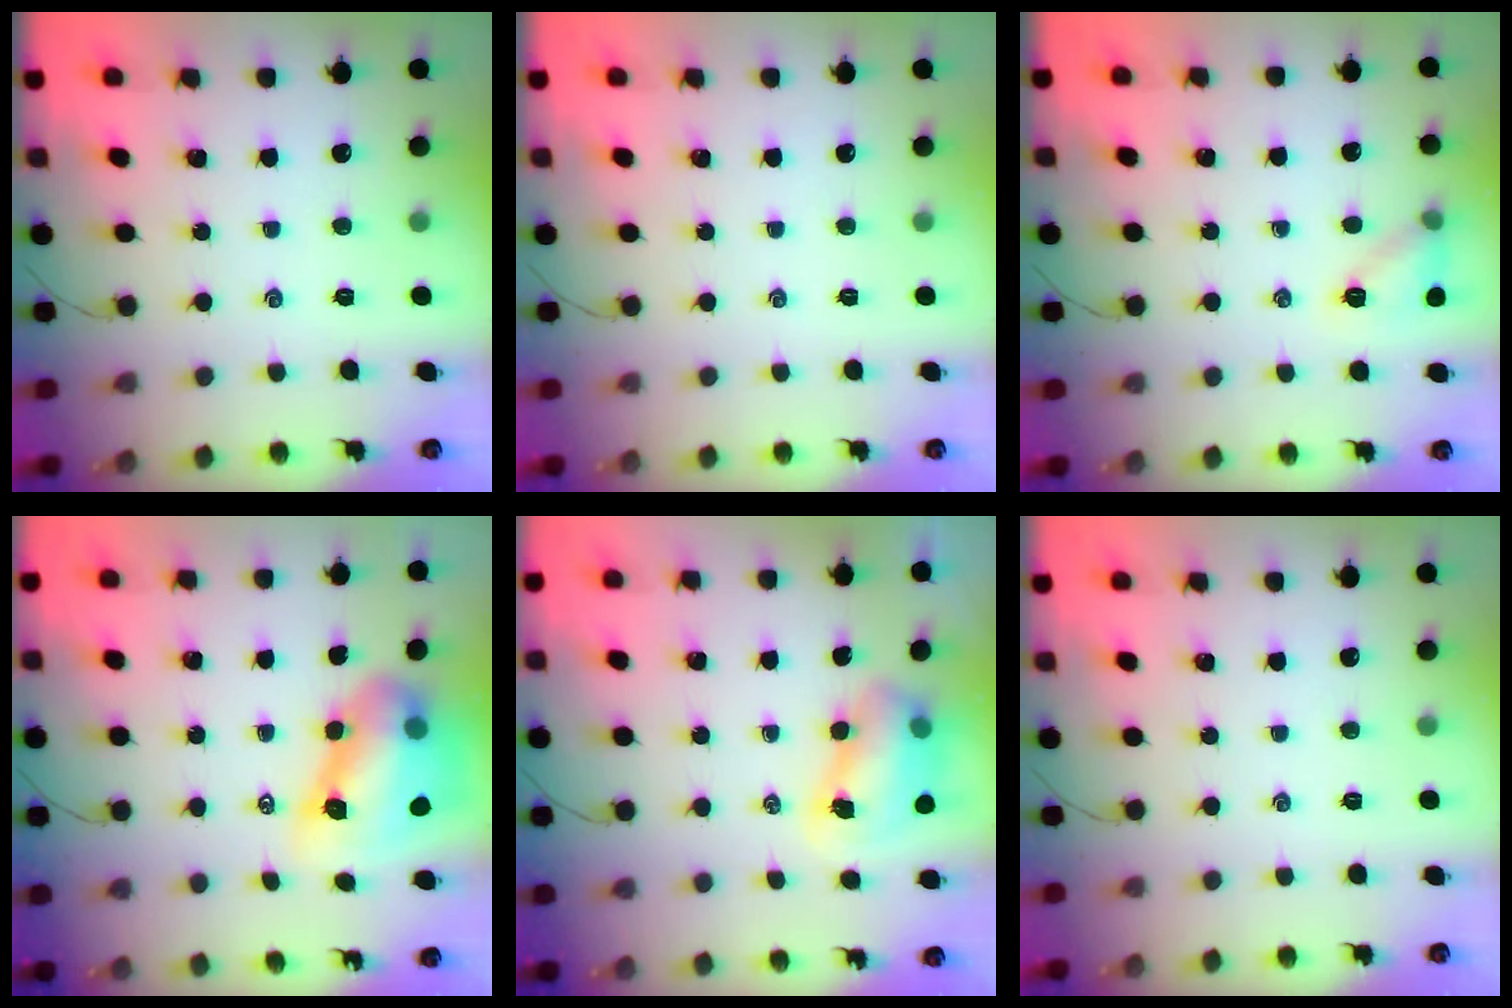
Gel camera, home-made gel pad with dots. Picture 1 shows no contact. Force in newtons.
{"total": 0.0}
{"total": 8.5, "press": 8.5, "slide": 0.9}
{"total": 12.8, "press": 12.2, "slide": 3.7}
{"total": 8.1, "press": 7.9, "slide": 1.3}
{"total": 0.0}